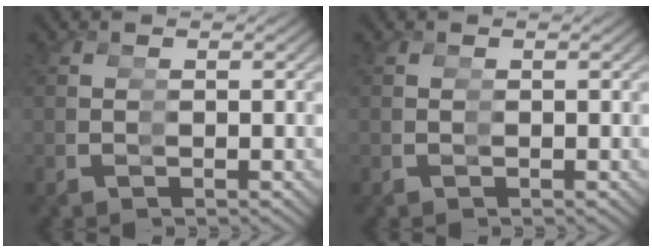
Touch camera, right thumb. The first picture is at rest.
{"total": 0.0}